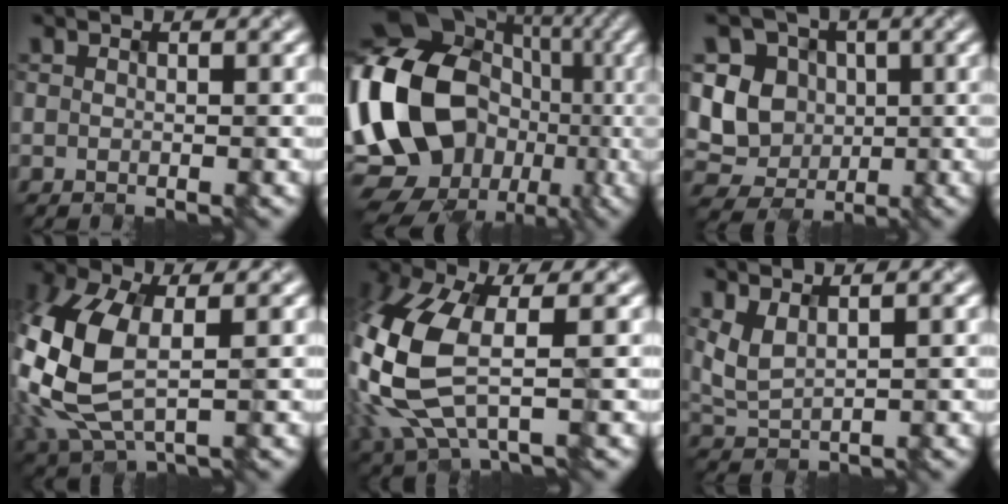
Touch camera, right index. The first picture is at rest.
{"total": 19.6, "force": [-2.9, 14.5, 12.9], "torque": [-0.241, 0.025, -0.055]}
{"total": 8.7, "force": [1.0, 7.7, 4.0], "torque": [-0.079, 0.025, -0.008]}
{"total": 9.8, "force": [-0.1, 5.8, 7.9], "torque": [-0.212, 0.000, -0.004]}
{"total": 11.1, "force": [-0.6, 5.7, 9.5], "torque": [-0.267, -0.017, -0.014]}
{"total": 2.2, "force": [1.1, 0.8, 1.7], "torque": [-0.048, -0.002, 0.028]}